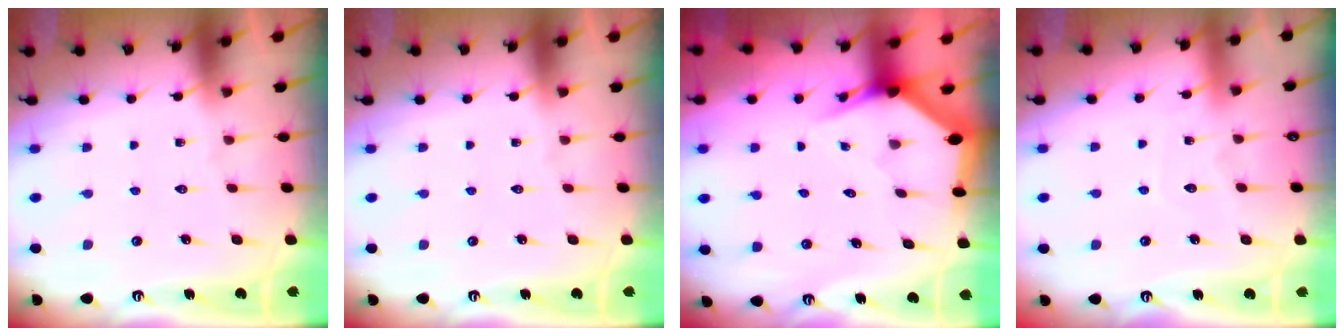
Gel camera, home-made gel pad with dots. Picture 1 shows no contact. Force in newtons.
{"total": 0.0}
{"total": 3.4, "press": 3.3, "slide": 0.3}
{"total": 5.9, "press": 5.8, "slide": 0.6}